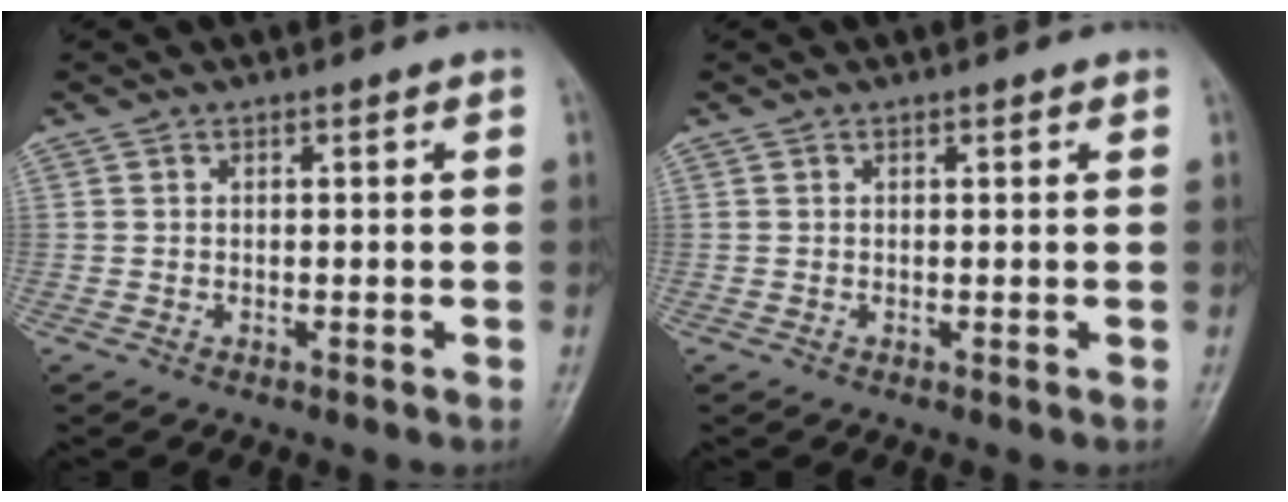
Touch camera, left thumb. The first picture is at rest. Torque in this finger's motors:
{"motor_torque": [-0.08, -0.02, -0.07, -0.07, 0.00]}